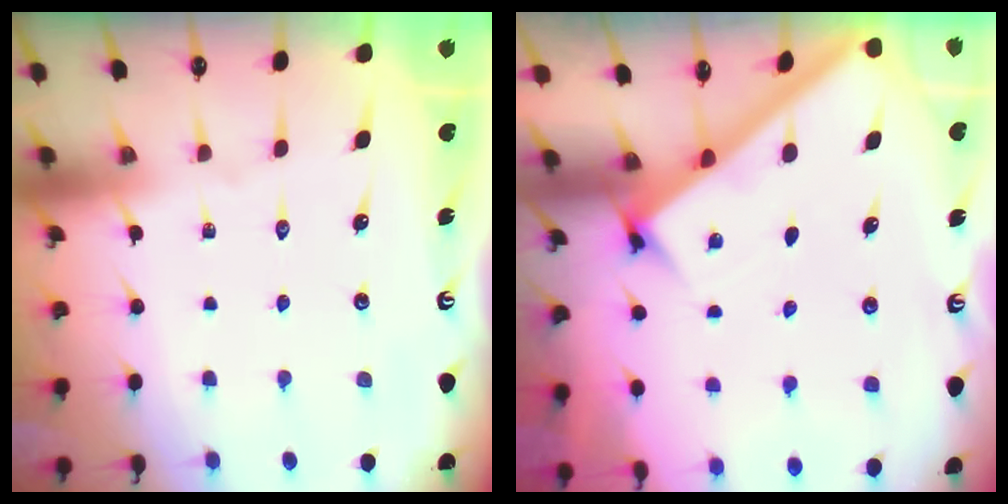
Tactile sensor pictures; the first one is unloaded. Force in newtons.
{"total": 2.5, "press": 2.5, "slide": 0.3}